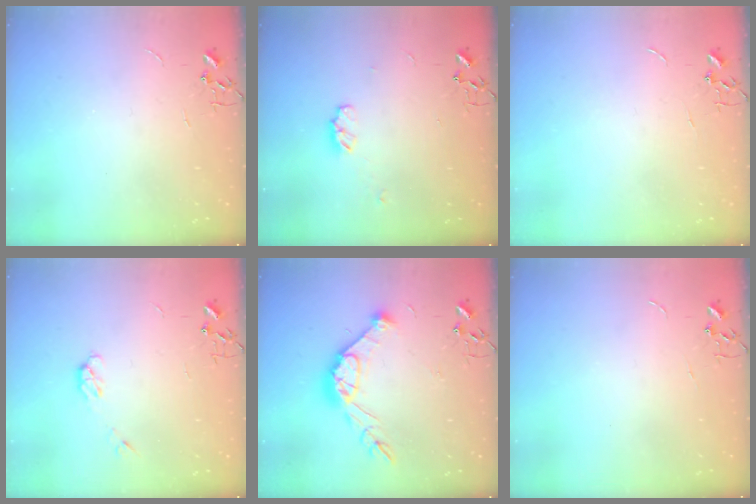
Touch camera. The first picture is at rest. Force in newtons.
{"total": 5.0, "press": 5.0, "slide": 0.6}
{"total": 0.0}
{"total": 4.0, "press": 3.9, "slide": 0.9}
{"total": 14.4, "press": 14.4, "slide": 0.8}
{"total": 0.0}